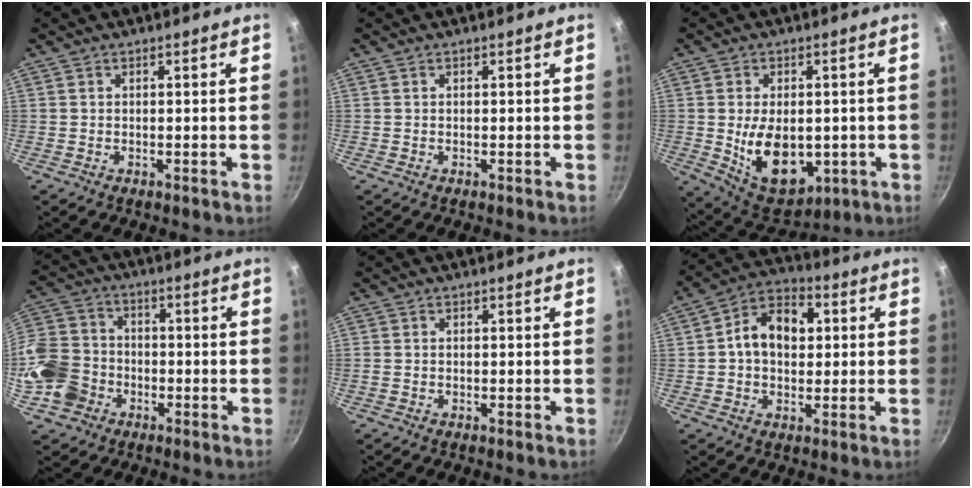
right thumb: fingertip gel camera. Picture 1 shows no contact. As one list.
[{"total": 0.0}, {"total": 14.1, "force": [-1.5, 9.0, 10.7], "torque": [-0.141, -0.016, -0.001]}, {"total": 12.0, "force": [-4.1, 10.0, 5.2], "torque": [-0.085, 0.040, -0.093]}, {"total": 0.7, "force": [-0.3, 0.6, 0.3], "torque": [-0.005, 0.001, -0.007]}, {"total": 11.3, "force": [1.5, 8.2, 7.7], "torque": [-0.092, 0.019, 0.008]}]